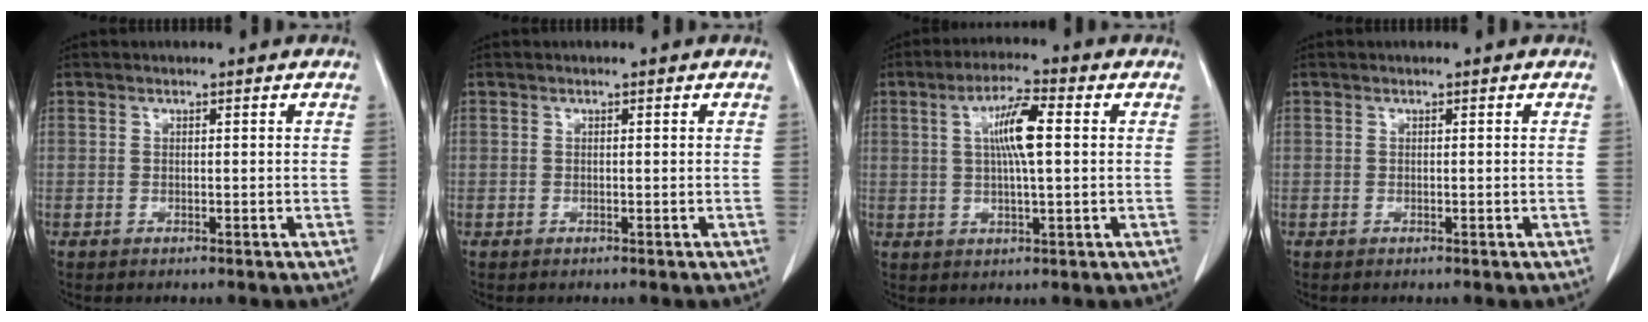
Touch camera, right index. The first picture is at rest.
{"total": 0.0}
{"total": 7.2, "force": [1.4, 0.8, 7.1], "torque": [-0.130, 0.008, 0.023]}
{"total": 0.0}